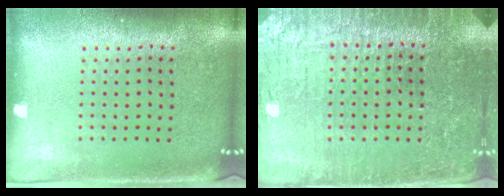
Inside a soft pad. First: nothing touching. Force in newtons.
{"total": 4.4, "press": 4.2, "slide": 1.3}